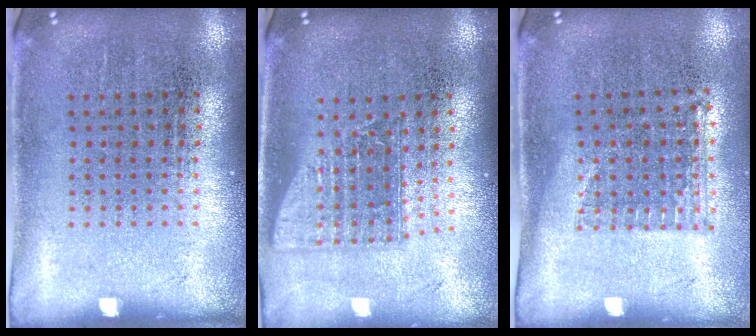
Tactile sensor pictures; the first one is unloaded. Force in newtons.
{"total": 1.5, "press": 1.2, "slide": 1.0}
{"total": 1.0, "press": 0.8, "slide": 0.6}